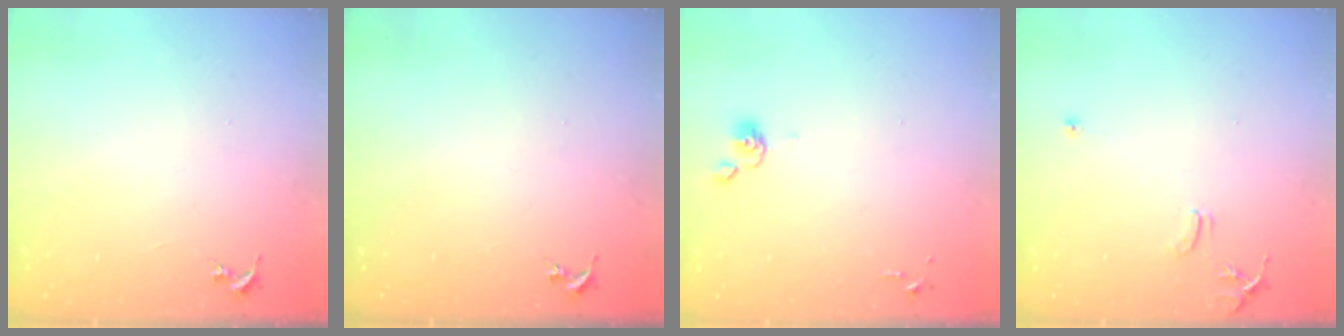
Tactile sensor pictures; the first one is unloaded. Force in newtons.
{"total": 0.0}
{"total": 4.9, "press": 4.8, "slide": 0.9}
{"total": 7.9, "press": 7.9, "slide": 0.7}